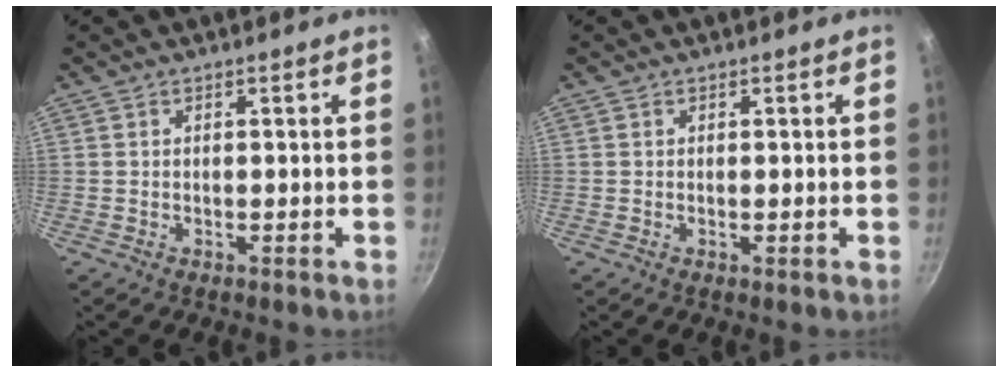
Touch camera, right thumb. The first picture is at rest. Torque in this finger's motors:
{"motor_torque": [-0.40, 0.18, -0.36, -0.17, -0.02]}